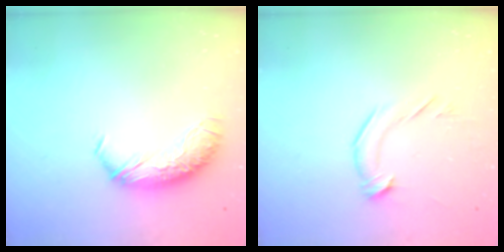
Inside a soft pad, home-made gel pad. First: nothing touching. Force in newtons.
{"total": 2.8, "press": 2.7, "slide": 0.4}